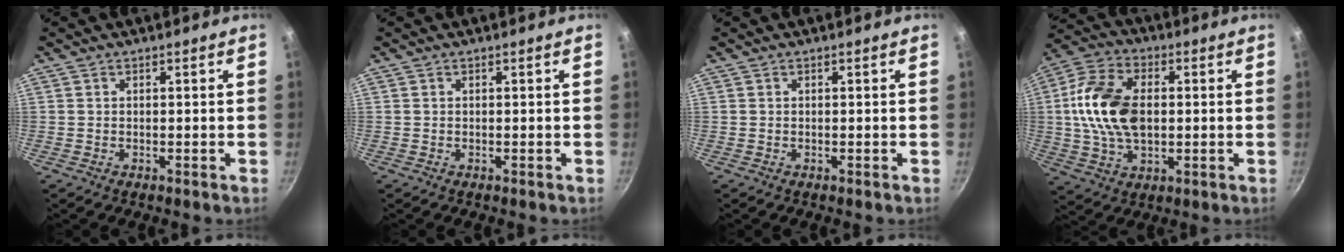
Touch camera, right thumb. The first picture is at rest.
{"total": 0.0}
{"total": 0.0}
{"total": 15.7, "force": [0.9, 9.9, 12.1], "torque": [-0.218, 0.015, 0.007]}